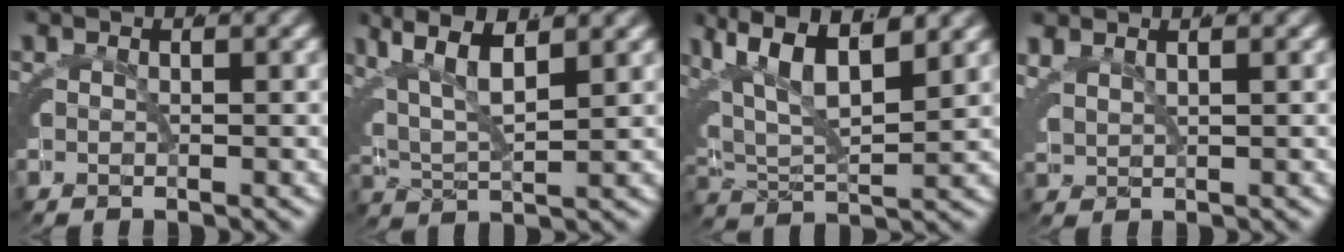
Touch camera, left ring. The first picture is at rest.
{"total": 7.5, "force": [3.0, 5.0, 4.7], "torque": [-0.122, -0.007, 0.048]}
{"total": 9.2, "force": [3.4, 6.3, 5.7], "torque": [-0.138, 0.000, 0.050]}
{"total": 3.4, "force": [1.1, 2.7, 1.7], "torque": [-0.056, -0.007, 0.024]}